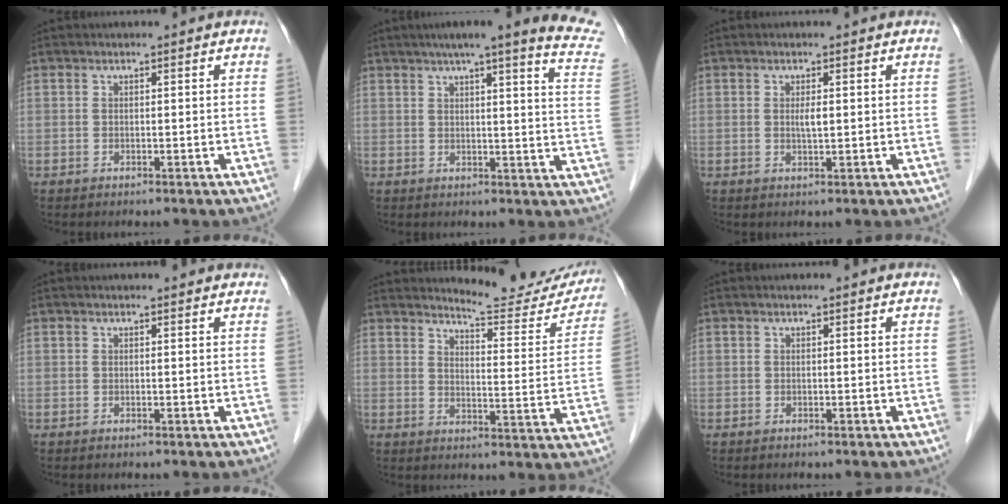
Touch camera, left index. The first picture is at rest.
{"total": 17.8, "force": [14.9, -0.2, 9.7], "torque": [-0.124, -0.038, 0.161]}
{"total": 1.4, "force": [-0.3, 0.2, 1.3], "torque": [-0.028, -0.006, -0.004]}
{"total": 1.7, "force": [1.6, 0.4, 0.4], "torque": [-0.012, 0.002, 0.011]}
{"total": 14.0, "force": [13.5, 2.1, 2.7], "torque": [-0.020, -0.068, 0.151]}
{"total": 0.0}